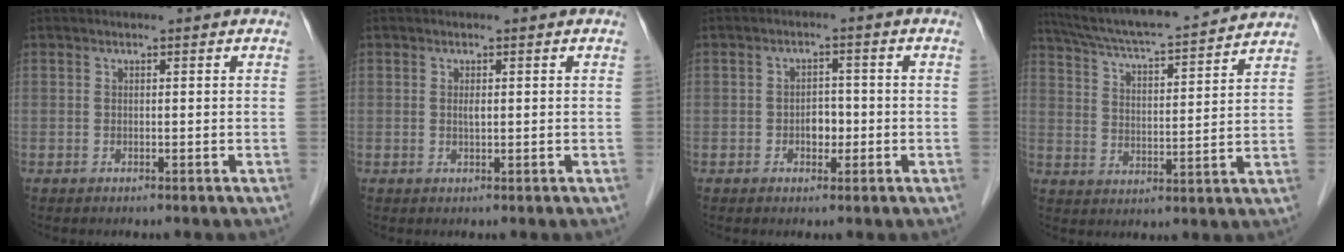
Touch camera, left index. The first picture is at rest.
{"total": 0.8, "force": [0.0, 0.2, 0.8], "torque": [-0.018, -0.004, 0.001]}
{"total": 2.8, "force": [-1.0, 1.8, 1.9], "torque": [-0.026, 0.005, -0.013]}
{"total": 18.7, "force": [17.1, 1.1, 7.4], "torque": [-0.130, 0.020, 0.260]}